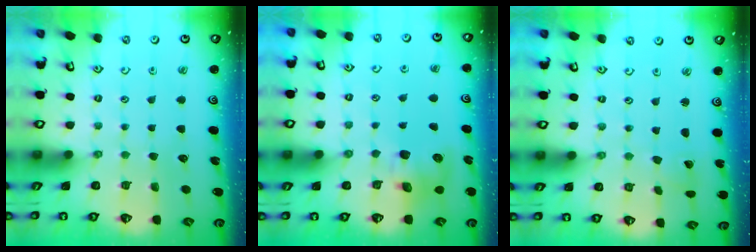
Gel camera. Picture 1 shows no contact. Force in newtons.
{"total": 8.7, "press": 8.6, "slide": 1.3}
{"total": 2.1, "press": 2.1, "slide": 0.1}